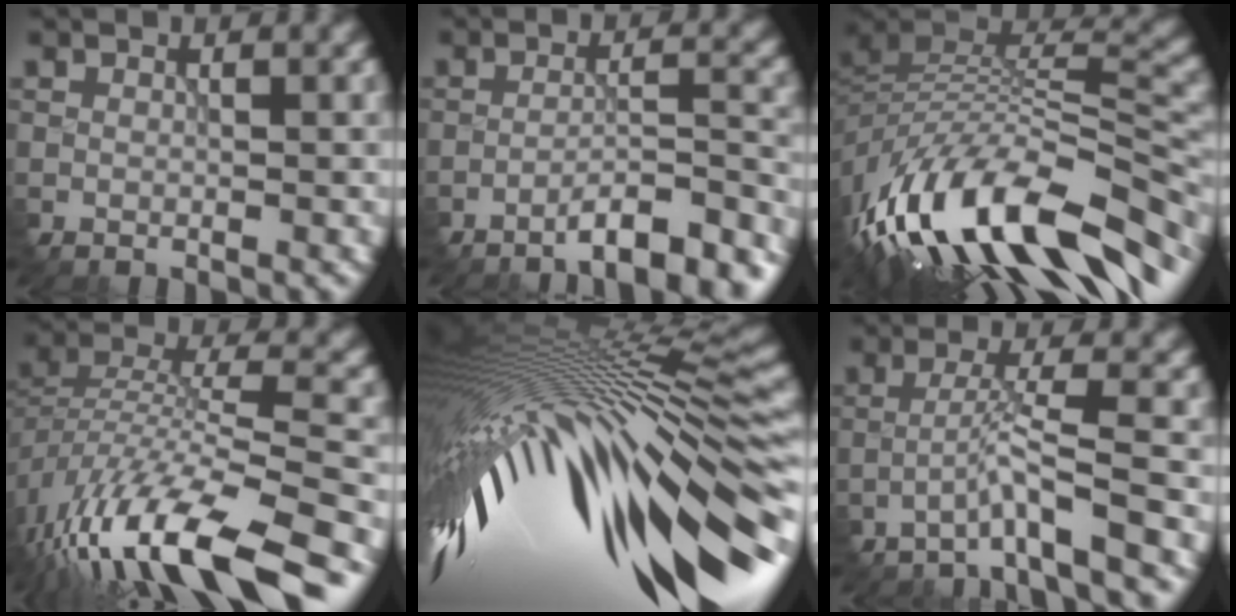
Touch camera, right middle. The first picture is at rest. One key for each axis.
{"total": 7.1, "fx": -5.8, "fy": 1.2, "fz": 3.8, "tx": -0.042, "ty": 0.019, "tz": -0.086}
{"total": 15.4, "fx": -8.4, "fy": 6.7, "fz": 11.0, "tx": -0.215, "ty": 0.006, "tz": -0.140}
{"total": 15.2, "fx": -10.2, "fy": 5.0, "fz": 10.2, "tx": -0.213, "ty": 0.002, "tz": -0.170}
{"total": 18.5, "fx": -1.9, "fy": 5.1, "fz": 17.7, "tx": -0.310, "ty": -0.038, "tz": -0.012}
{"total": 3.4, "fx": -2.5, "fy": -0.5, "fz": 2.2, "tx": -0.040, "ty": 0.018, "tz": -0.057}